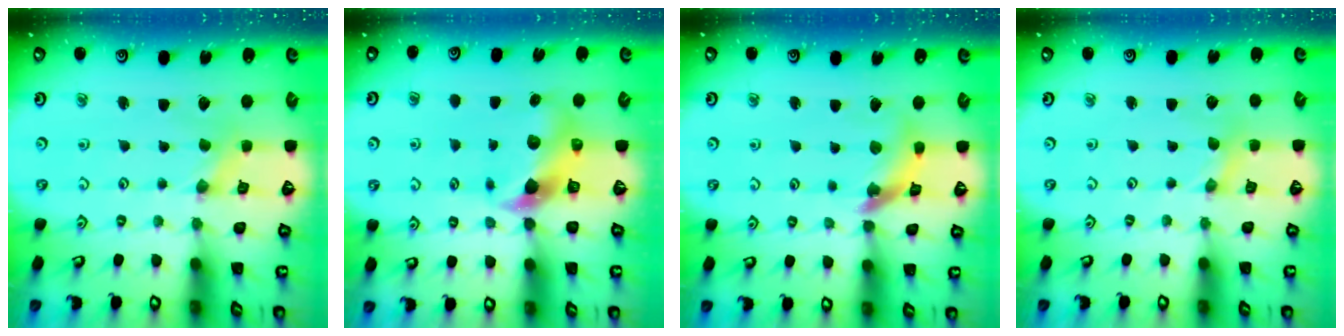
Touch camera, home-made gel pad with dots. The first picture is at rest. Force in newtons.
{"total": 7.0, "press": 6.9, "slide": 1.0}
{"total": 11.8, "press": 11.7, "slide": 1.4}
{"total": 0.6, "press": 0.5, "slide": 0.1}